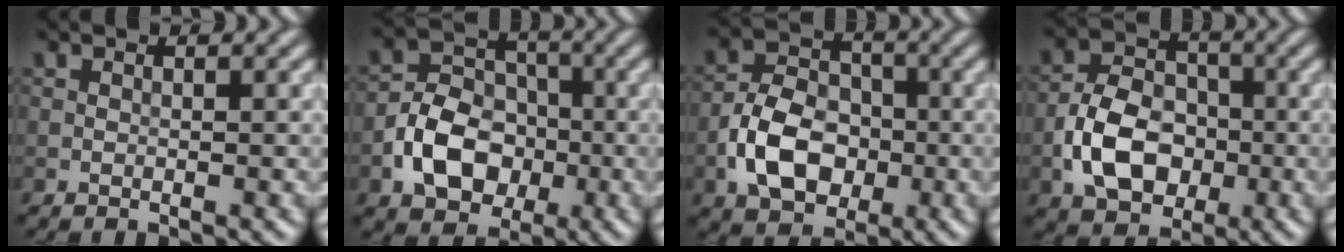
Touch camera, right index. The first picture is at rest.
{"total": 6.5, "force": [-2.3, 4.8, 3.8], "torque": [-0.064, 0.000, -0.045]}
{"total": 6.6, "force": [-2.2, 4.6, 4.2], "torque": [-0.076, 0.002, -0.044]}
{"total": 6.8, "force": [-2.1, 4.7, 4.4], "torque": [-0.080, 0.002, -0.041]}